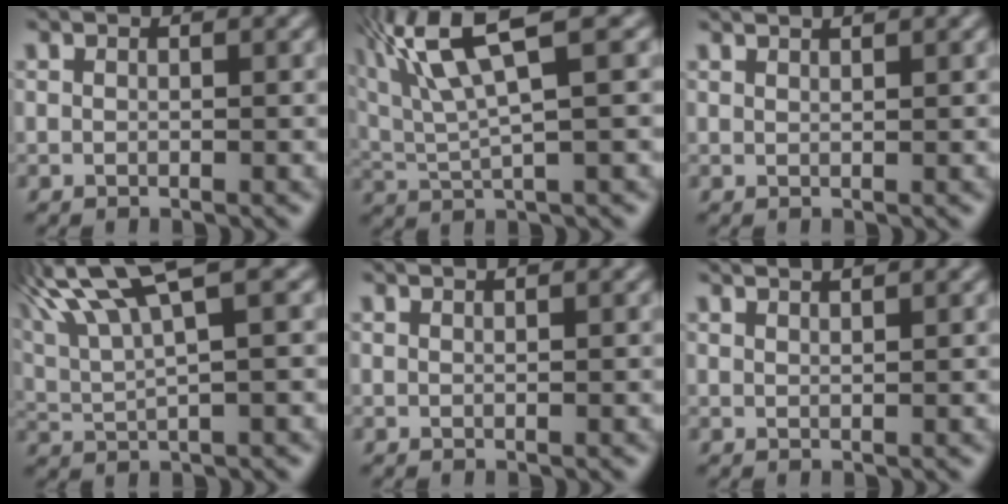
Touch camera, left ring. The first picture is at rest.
{"total": 6.9, "force": [3.4, 1.4, 5.9], "torque": [-0.133, 0.020, 0.075]}
{"total": 1.9, "force": [1.6, 0.6, 1.0], "torque": [-0.005, 0.024, 0.004]}
{"total": 7.8, "force": [4.3, 1.6, 6.3], "torque": [-0.134, 0.027, 0.092]}
{"total": 0.9, "force": [0.8, 0.3, 0.5], "torque": [0.001, 0.011, -0.001]}
{"total": 2.3, "force": [1.9, 0.6, 1.1], "torque": [-0.006, 0.027, 0.009]}